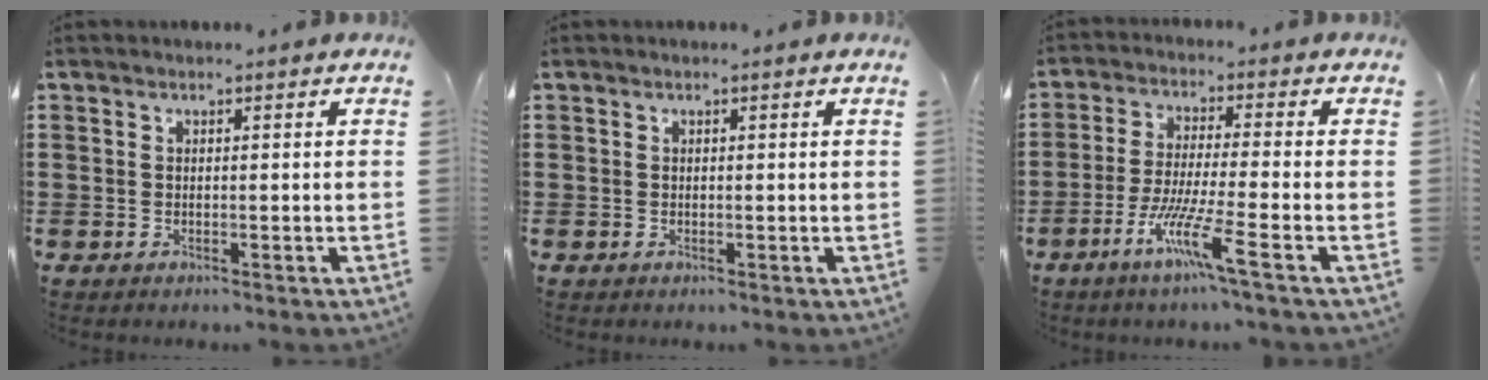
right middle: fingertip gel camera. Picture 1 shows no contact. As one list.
[{"total": 0.0}, {"total": 8.0, "force": [-4.6, -0.3, 6.6], "torque": [-0.132, -0.015, -0.089]}]